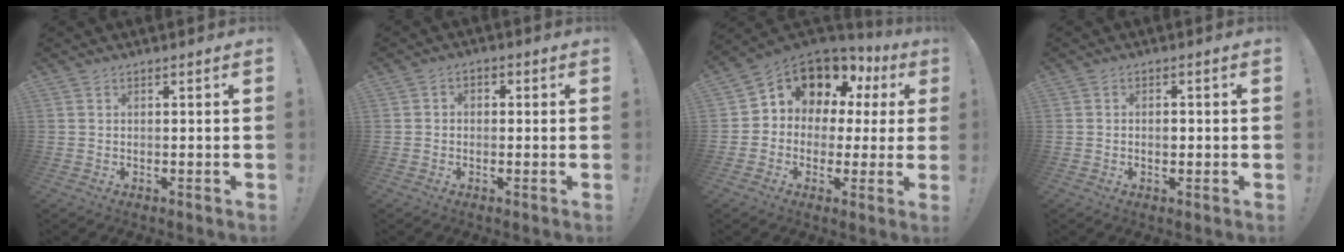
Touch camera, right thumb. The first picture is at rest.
{"total": 2.4, "force": [-1.2, 1.7, 1.2], "torque": [-0.017, 0.010, -0.023]}
{"total": 8.0, "force": [3.2, 6.6, 3.2], "torque": [-0.053, -0.031, 0.065]}
{"total": 1.9, "force": [-0.6, 1.2, 1.4], "torque": [-0.016, 0.003, -0.014]}